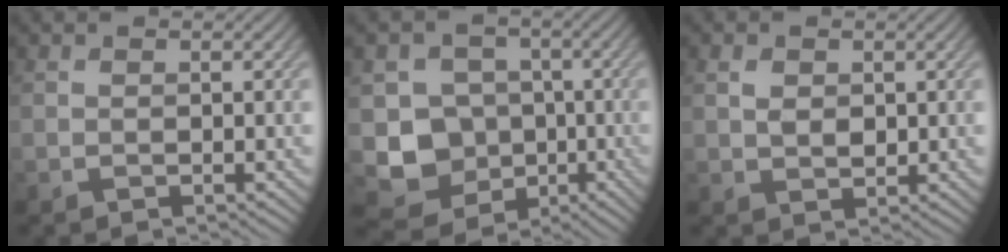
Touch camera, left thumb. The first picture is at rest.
{"total": 8.3, "force": [-1.9, 7.4, 3.3], "torque": [-0.074, -0.019, -0.051]}
{"total": 2.2, "force": [0.6, 1.5, 1.5], "torque": [-0.031, -0.001, 0.013]}